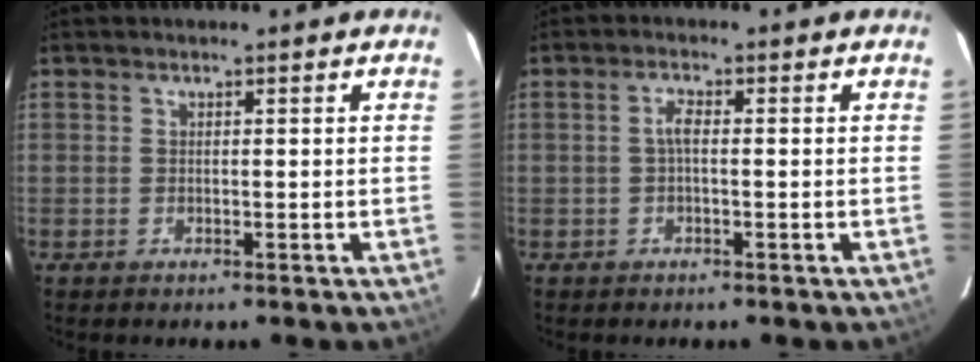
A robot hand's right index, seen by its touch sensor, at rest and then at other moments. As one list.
[{"total": 1.8, "force": [-0.3, 0.5, 1.7], "torque": [-0.035, 0.007, -0.006]}]